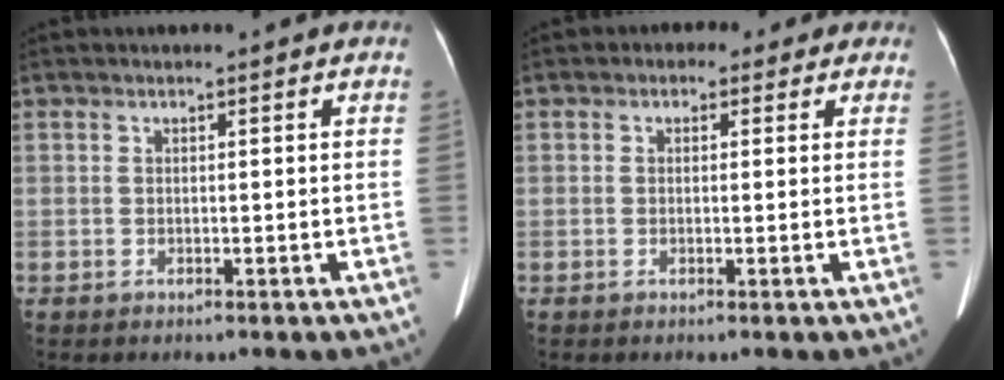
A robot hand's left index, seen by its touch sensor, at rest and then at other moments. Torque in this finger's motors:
{"motor_torque": [0.95, -1.19, 0.14, 0.01]}